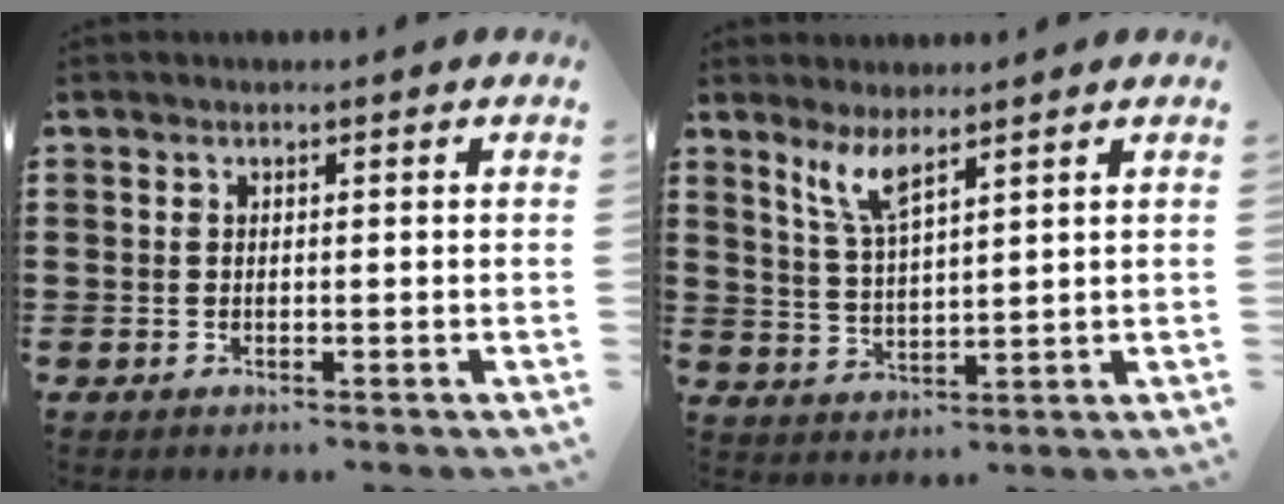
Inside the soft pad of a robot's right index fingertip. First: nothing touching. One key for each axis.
{"total": 4.8, "fx": 3.5, "fy": 0.6, "fz": 3.3, "tx": -0.075, "ty": -0.003, "tz": 0.063}